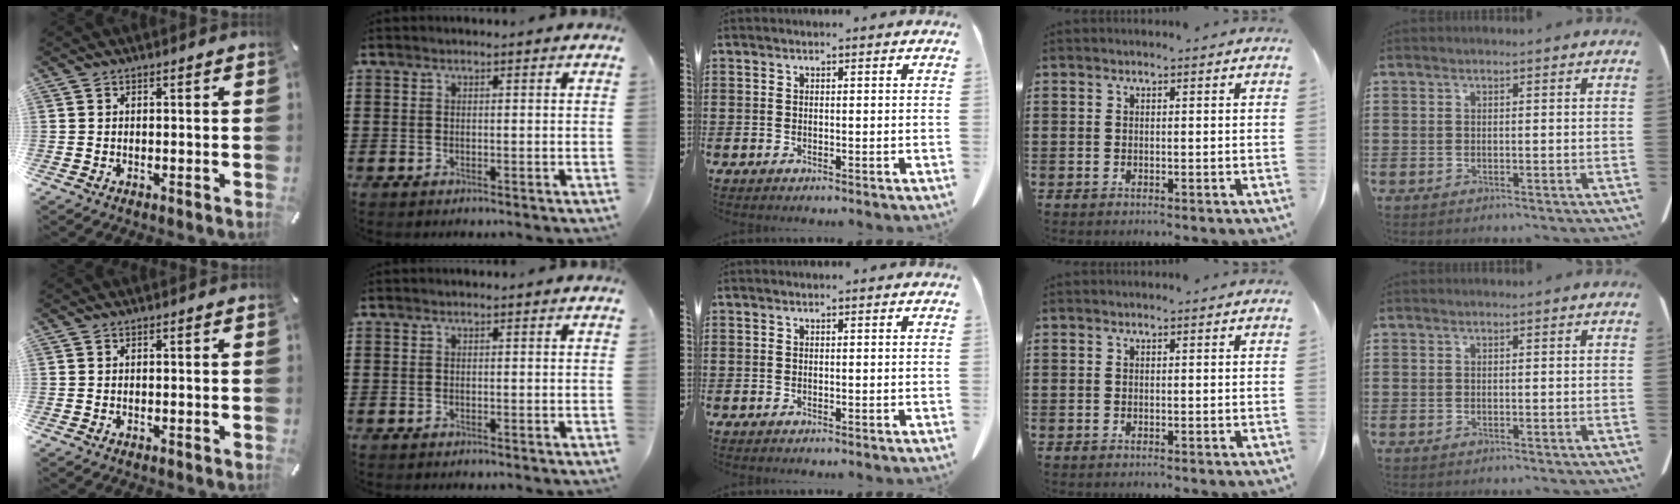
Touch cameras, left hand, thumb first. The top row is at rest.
{}